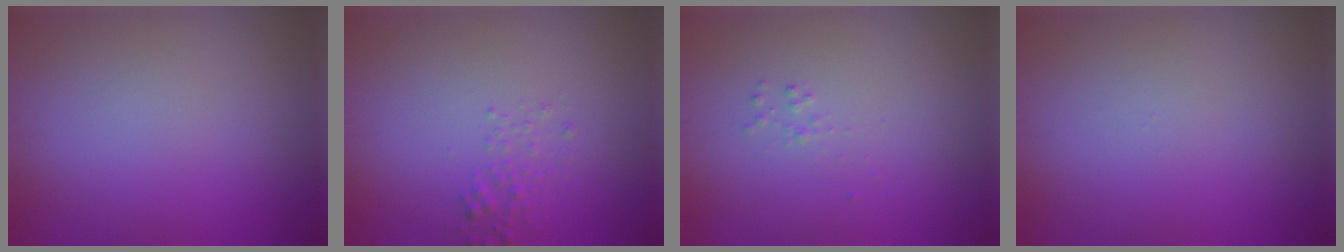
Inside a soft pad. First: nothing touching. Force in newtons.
{"total": 1.3, "press": 1.3, "slide": 0.0}
{"total": 0.5, "press": 0.5, "slide": 0.0}
{"total": 0.0}